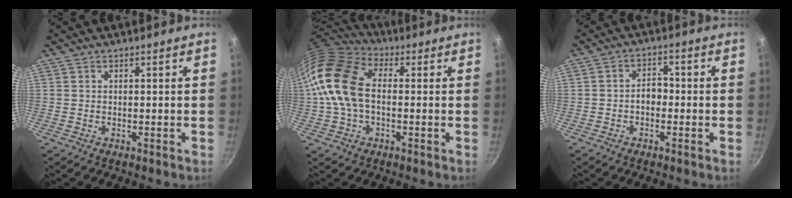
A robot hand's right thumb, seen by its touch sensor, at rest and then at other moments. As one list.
[{"total": 15.5, "force": [0.2, 10.2, 11.7], "torque": [-0.213, 0.031, -0.012]}, {"total": 3.4, "force": [-1.0, 2.4, 2.3], "torque": [-0.018, 0.019, -0.021]}]